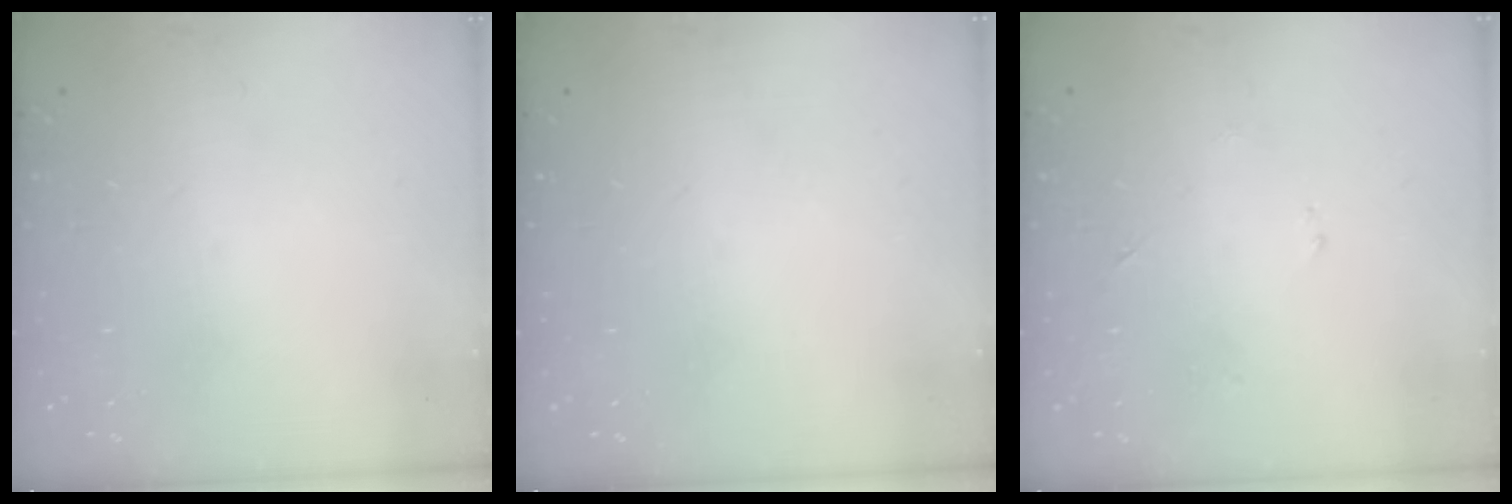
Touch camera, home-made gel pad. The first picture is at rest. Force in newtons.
{"total": 0.0}
{"total": 2.4, "press": 2.4, "slide": 0.3}